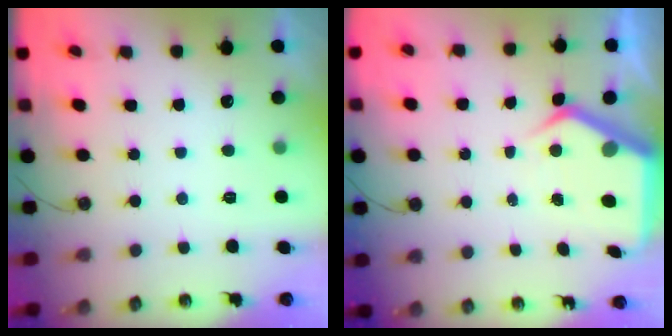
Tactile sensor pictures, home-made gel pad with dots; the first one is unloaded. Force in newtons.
{"total": 6.9, "press": 6.8, "slide": 0.8}